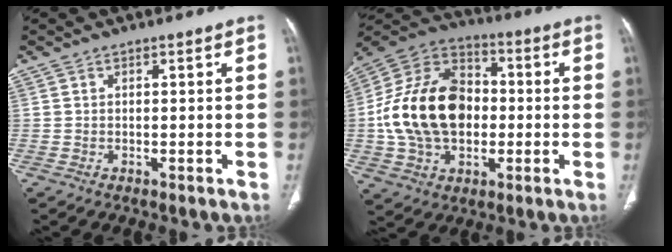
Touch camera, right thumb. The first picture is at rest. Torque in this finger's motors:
{"motor_torque": [2.14, 2.87, 1.45, -1.27, 0.67]}